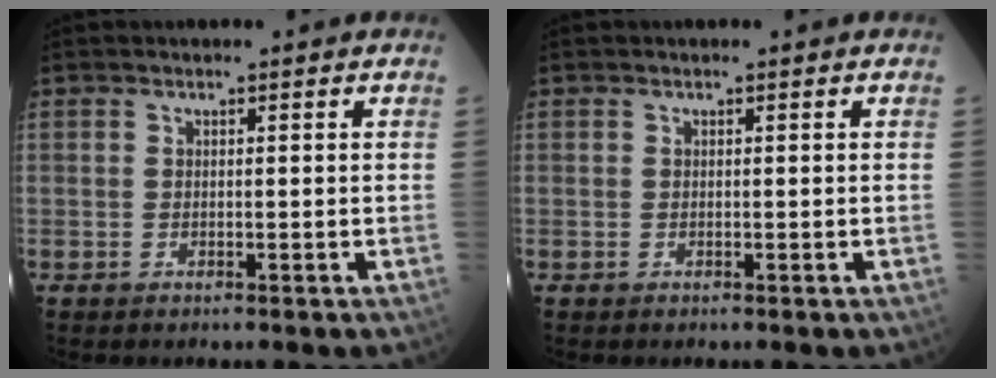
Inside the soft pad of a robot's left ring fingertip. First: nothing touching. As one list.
[{"total": 0.0}]